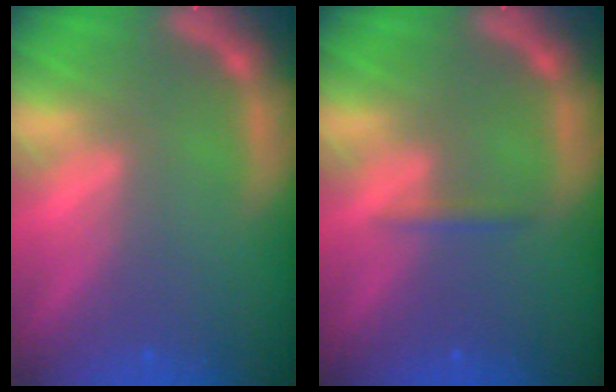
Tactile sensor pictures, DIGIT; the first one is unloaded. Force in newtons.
{"total": 0.9}